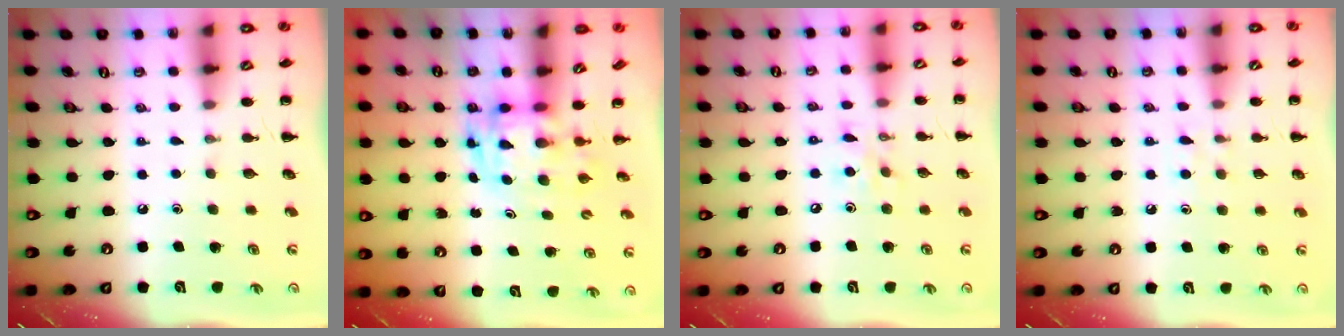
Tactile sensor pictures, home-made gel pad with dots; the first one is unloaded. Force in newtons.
{"total": 2.9, "press": 2.9, "slide": 0.6}
{"total": 6.3, "press": 6.3, "slide": 0.6}
{"total": 4.7, "press": 4.4, "slide": 1.6}